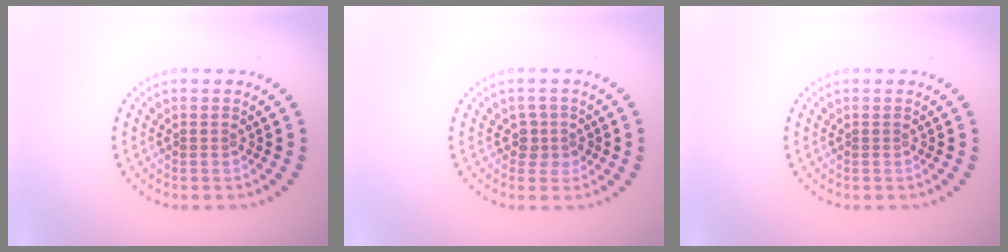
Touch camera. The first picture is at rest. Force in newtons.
{"total": 1.7, "press": 1.4, "slide": 0.8}
{"total": 0.0}